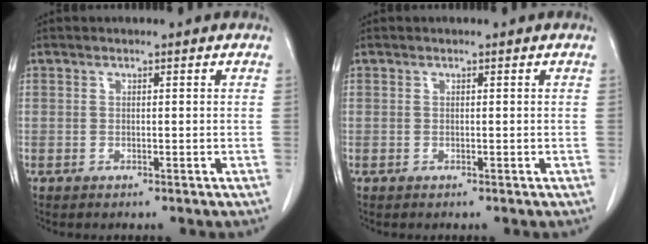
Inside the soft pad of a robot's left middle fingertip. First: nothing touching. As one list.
[{"total": 0.0}]